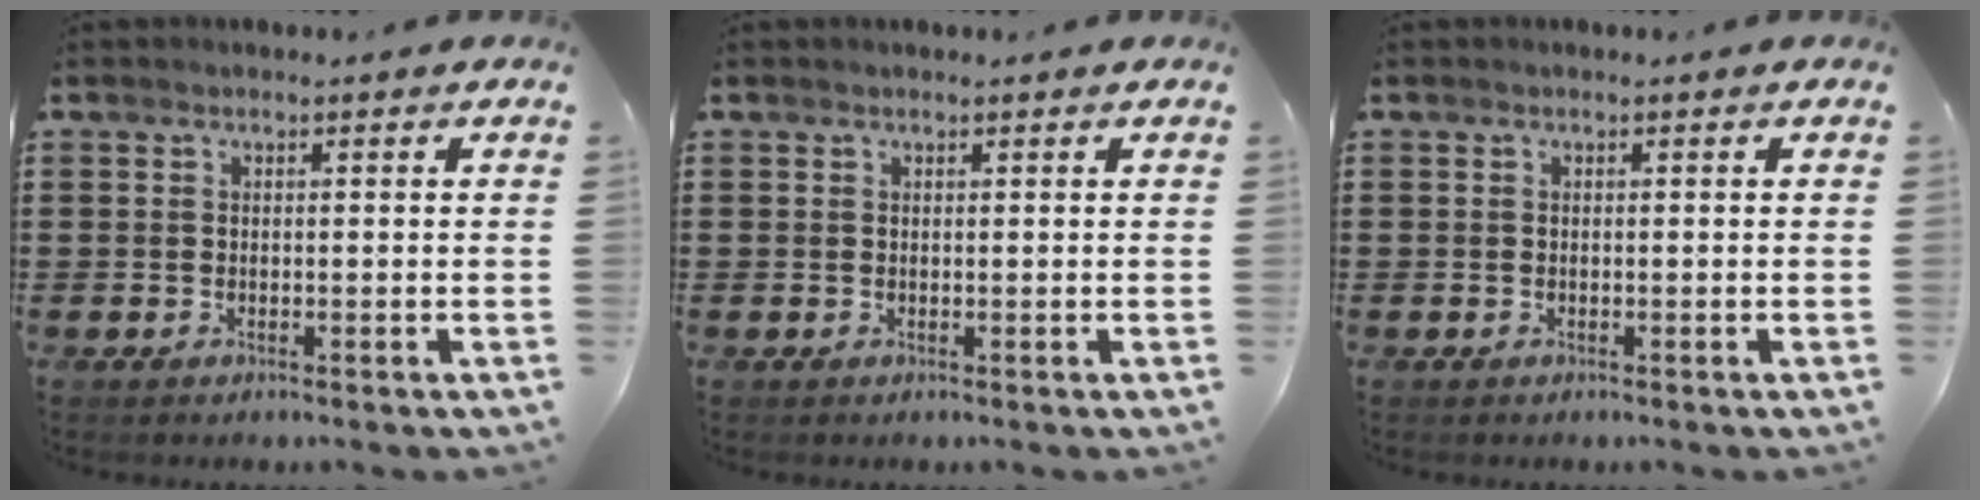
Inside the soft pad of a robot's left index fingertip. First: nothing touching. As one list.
[{"total": 0.0}, {"total": 0.0}]